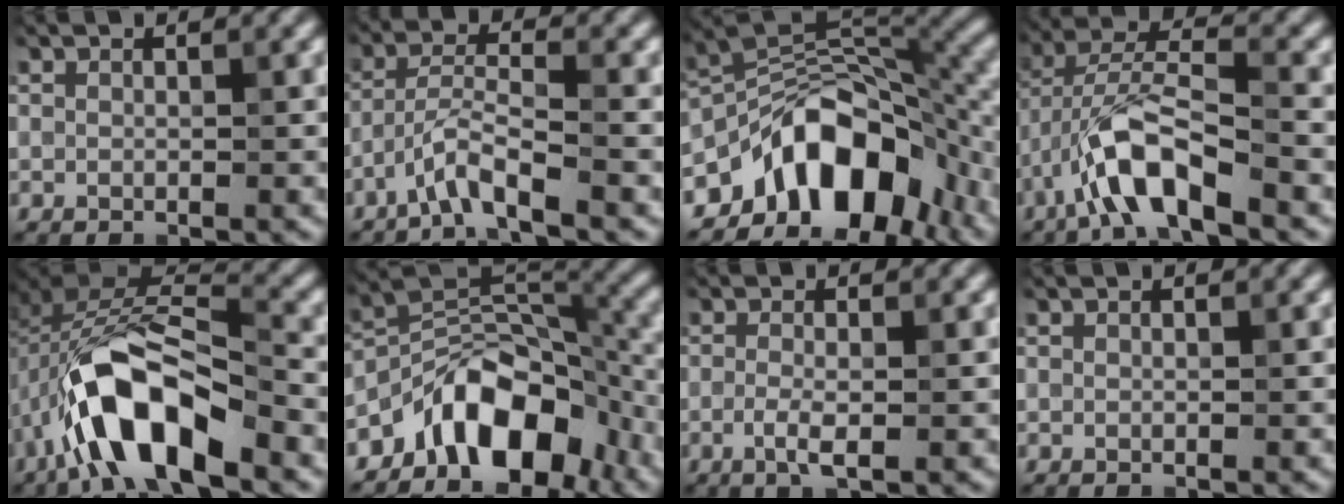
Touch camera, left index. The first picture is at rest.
{"total": 3.4, "force": [-2.4, 0.2, 2.4], "torque": [-0.047, 0.012, -0.056]}
{"total": 11.2, "force": [-6.1, 6.2, 7.1], "torque": [-0.093, 0.008, -0.112]}
{"total": 7.0, "force": [-3.7, 2.1, 5.6], "torque": [-0.107, 0.013, -0.072]}
{"total": 10.3, "force": [-4.0, 4.6, 8.3], "torque": [-0.160, 0.017, -0.075]}
{"total": 8.5, "force": [-5.0, 4.5, 5.3], "torque": [-0.058, 0.009, -0.090]}
{"total": 2.0, "force": [-0.6, 0.4, 1.9], "torque": [-0.040, -0.003, -0.015]}
{"total": 0.0}